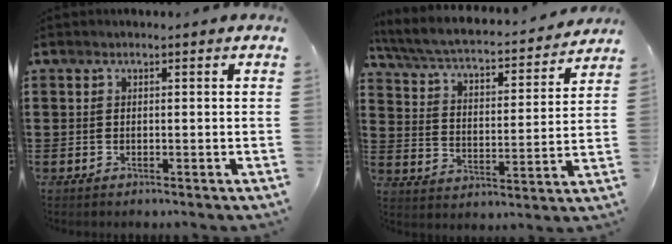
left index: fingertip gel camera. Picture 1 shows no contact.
{"total": 4.3, "force": [3.8, 0.4, 1.9], "torque": [-0.058, -0.035, 0.057]}